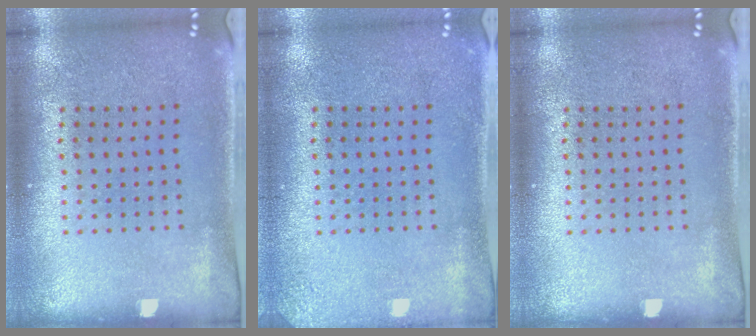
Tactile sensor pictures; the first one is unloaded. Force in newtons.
{"total": 1.6, "press": 1.6, "slide": 0.2}
{"total": 0.0}